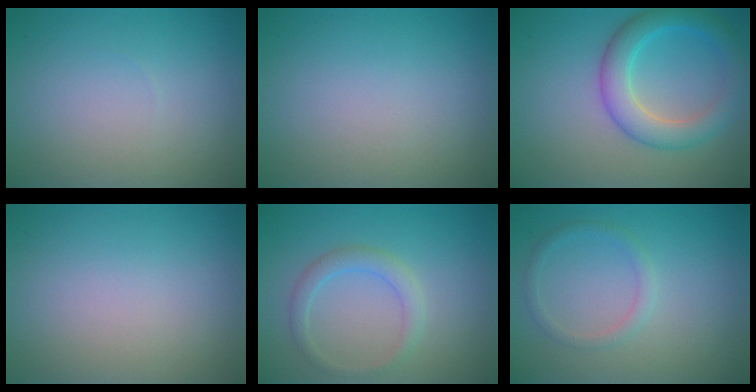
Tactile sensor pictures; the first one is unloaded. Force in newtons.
{"total": 0.0}
{"total": 4.7, "press": 4.7, "slide": 0.0}
{"total": 0.0}
{"total": 2.0, "press": 2.0, "slide": 0.3}
{"total": 1.3, "press": 1.3, "slide": 0.0}